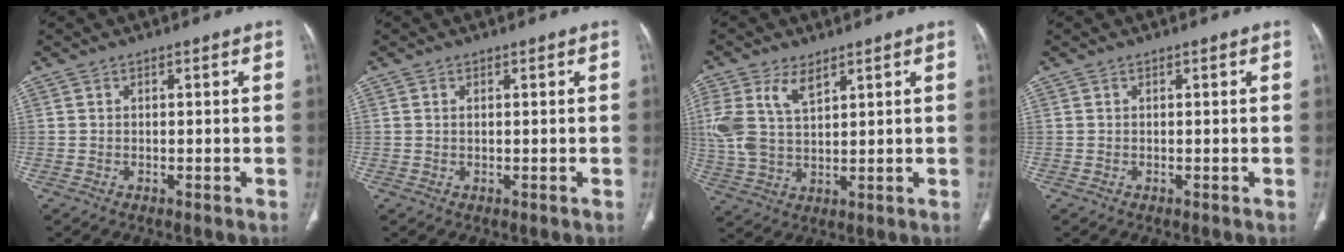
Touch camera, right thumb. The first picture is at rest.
{"total": 0.6, "force": [0.3, 0.2, 0.5], "torque": [-0.013, 0.003, 0.006]}
{"total": 10.6, "force": [5.0, 5.7, 7.5], "torque": [-0.170, -0.007, 0.108]}
{"total": 0.0}